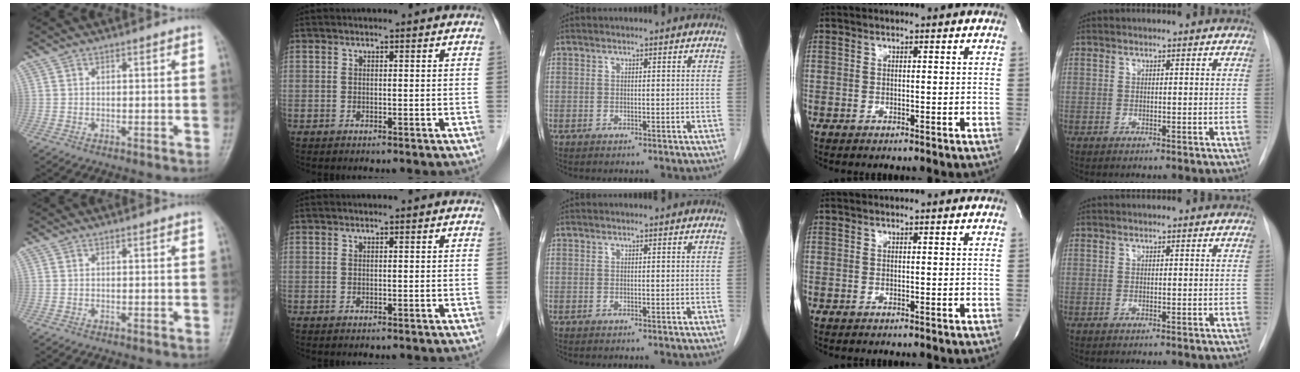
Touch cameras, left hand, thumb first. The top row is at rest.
{}